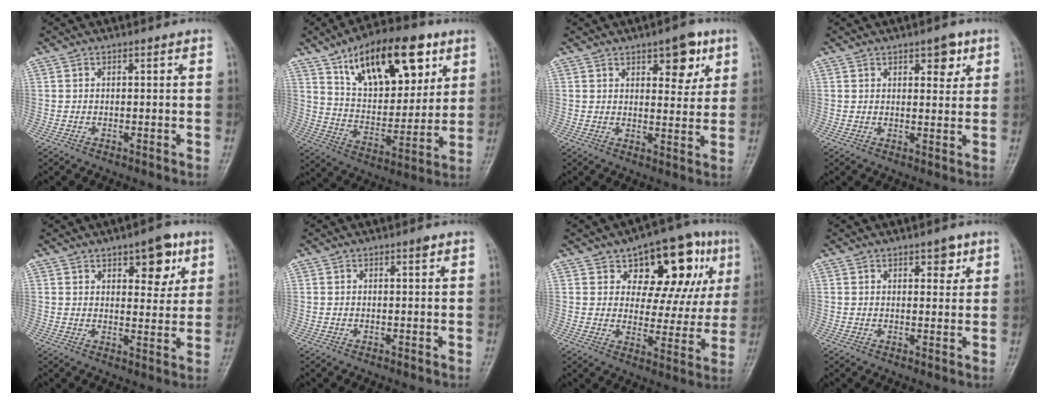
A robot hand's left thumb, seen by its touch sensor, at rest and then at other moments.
{"total": 22.4, "force": [11.5, 10.8, 15.9], "torque": [-0.201, -0.039, 0.196]}
{"total": 8.0, "force": [4.2, 3.8, 5.7], "torque": [-0.045, -0.020, 0.053]}
{"total": 4.8, "force": [2.6, 2.3, 3.3], "torque": [-0.021, -0.011, 0.031]}
{"total": 8.4, "force": [4.4, 4.0, 6.0], "torque": [-0.049, -0.021, 0.057]}
{"total": 0.8, "force": [0.5, 0.2, 0.6], "torque": [-0.009, -0.001, 0.006]}
{"total": 17.5, "force": [7.6, 9.8, 12.4], "torque": [-0.101, -0.011, 0.102]}
{"total": 3.6, "force": [2.0, 1.9, 2.3], "torque": [-0.010, -0.008, 0.026]}